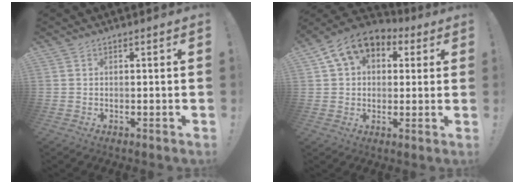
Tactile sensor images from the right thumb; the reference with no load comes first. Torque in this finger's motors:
{"motor_torque": [1.74, 1.74, 0.53, -0.07, 0.13]}